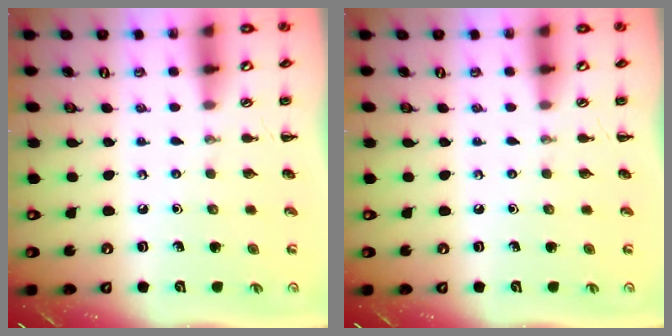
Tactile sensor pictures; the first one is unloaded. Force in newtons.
{"total": 0.0}